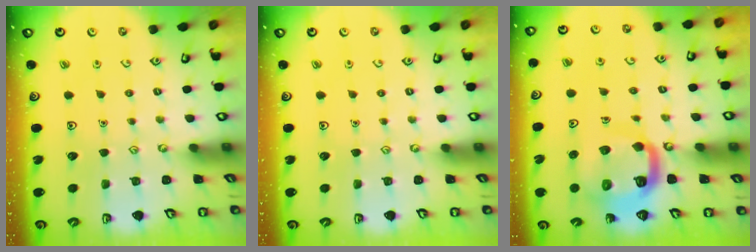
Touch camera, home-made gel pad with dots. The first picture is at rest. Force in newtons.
{"total": 0.0}
{"total": 12.8, "press": 12.7, "slide": 1.6}